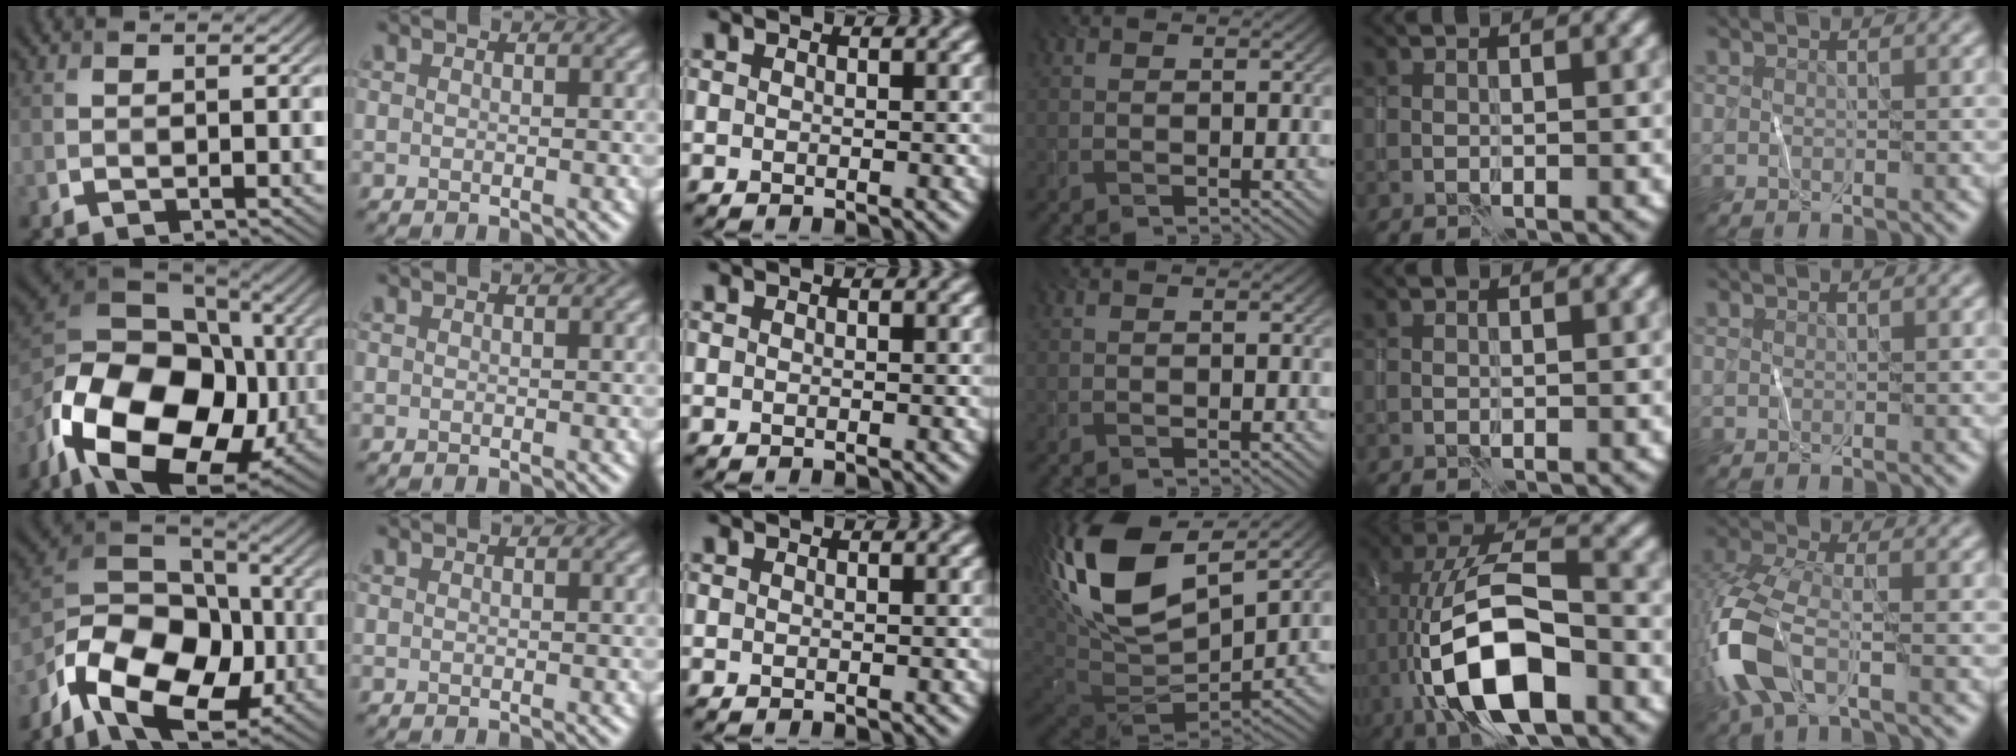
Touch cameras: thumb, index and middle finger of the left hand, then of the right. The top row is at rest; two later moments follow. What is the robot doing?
{"motion": "wipe", "object": "whiteboard"}